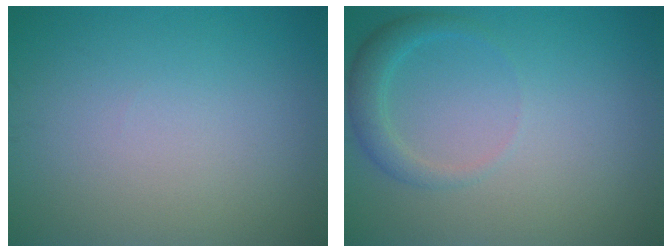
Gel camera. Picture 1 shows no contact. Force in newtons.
{"total": 2.1, "press": 2.1, "slide": 0.2}